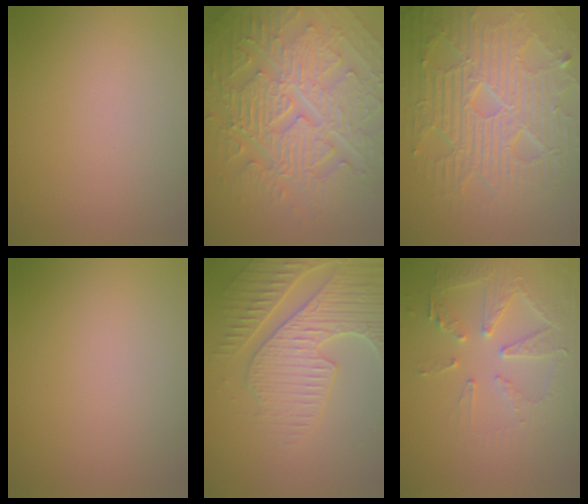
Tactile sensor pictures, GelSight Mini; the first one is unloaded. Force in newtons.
{"total": 10.2, "press": 6.8, "slide": 7.5}
{"total": 10.4, "press": 6.7, "slide": 7.9}
{"total": 0.0}
{"total": 6.4, "press": 5.4, "slide": 3.5}
{"total": 4.2, "press": 4.1, "slide": 1.0}